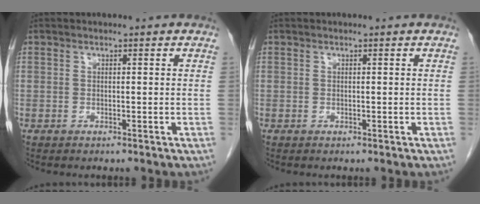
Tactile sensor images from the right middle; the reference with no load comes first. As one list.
[{"total": 0.0}]